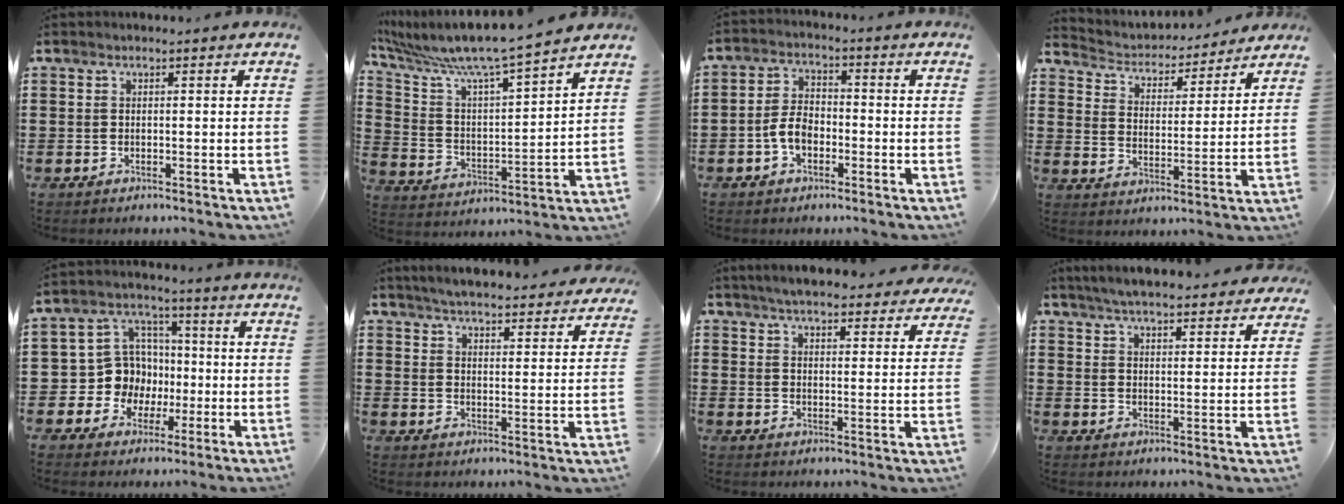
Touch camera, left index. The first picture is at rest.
{"total": 8.1, "force": [7.2, 0.2, 3.8], "torque": [-0.106, -0.057, 0.116]}
{"total": 4.6, "force": [-1.7, 2.7, 3.4], "torque": [-0.081, 0.001, -0.037]}
{"total": 3.6, "force": [3.5, 0.8, 0.1], "torque": [-0.026, -0.029, 0.053]}
{"total": 9.2, "force": [0.4, 9.0, 2.0], "torque": [-0.085, -0.003, 0.016]}
{"total": 4.8, "force": [4.7, -0.3, 0.8], "torque": [-0.037, -0.032, 0.080]}
{"total": 5.2, "force": [5.0, 0.2, 1.3], "torque": [-0.046, -0.022, 0.089]}
{"total": 5.5, "force": [5.4, -0.1, 1.3], "torque": [-0.046, -0.025, 0.095]}